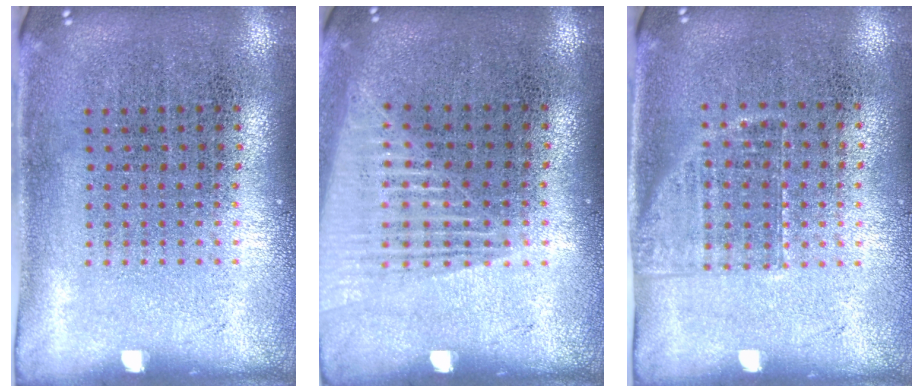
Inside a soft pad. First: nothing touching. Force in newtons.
{"total": 1.3, "press": 1.3, "slide": 0.2}
{"total": 1.2, "press": 1.0, "slide": 0.7}